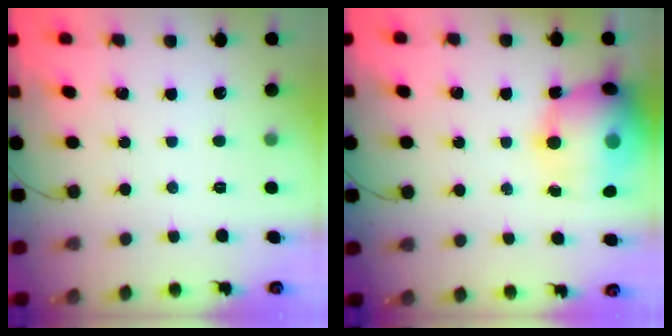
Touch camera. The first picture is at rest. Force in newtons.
{"total": 17.7, "press": 17.3, "slide": 3.8}